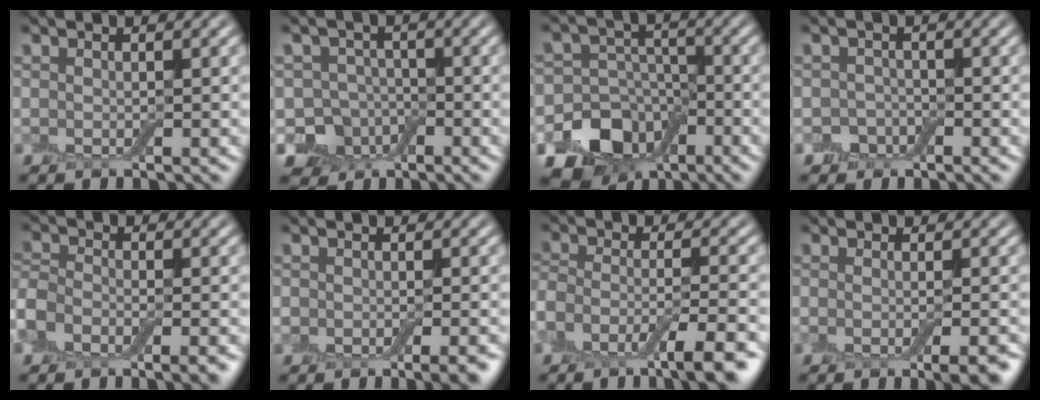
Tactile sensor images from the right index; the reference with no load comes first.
{"total": 4.9, "force": [-2.2, 4.1, 1.5], "torque": [-0.009, 0.007, -0.048]}
{"total": 10.4, "force": [-6.0, 7.9, 3.1], "torque": [-0.034, -0.013, -0.108]}
{"total": 1.5, "force": [-0.9, 1.2, 0.3], "torque": [0.002, 0.003, -0.020]}
{"total": 5.6, "force": [-3.4, 2.9, 3.3], "torque": [-0.050, 0.001, -0.069]}
{"total": 4.4, "force": [-2.9, 1.8, 2.7], "torque": [-0.026, -0.001, -0.026]}
{"total": 6.9, "force": [-4.4, 1.7, 5.0], "torque": [-0.082, -0.001, -0.085]}
{"total": 4.4, "force": [-1.6, 1.6, 3.7], "torque": [-0.029, 0.002, -0.019]}